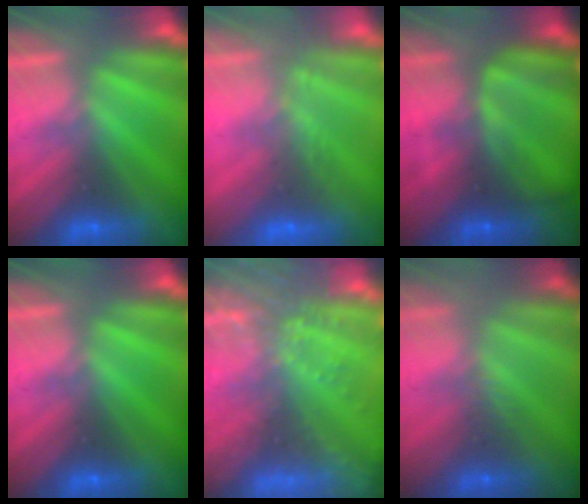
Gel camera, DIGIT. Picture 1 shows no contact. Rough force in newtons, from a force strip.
{"total": 8.7}
{"total": 8.2}
{"total": 0.0}
{"total": 9.2}
{"total": 2.4}